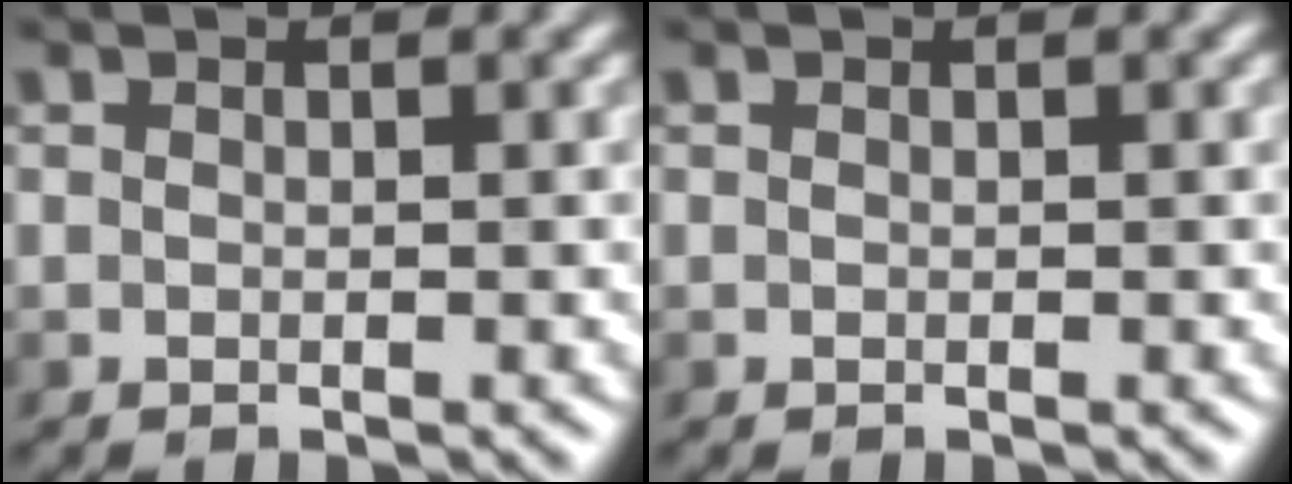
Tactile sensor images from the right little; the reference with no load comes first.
{"total": 0.0}